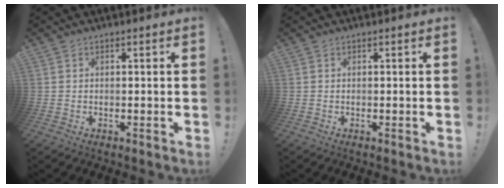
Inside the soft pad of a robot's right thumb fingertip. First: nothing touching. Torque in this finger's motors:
{"motor_torque": [0.00, 0.00, 0.00, 0.00, 0.00]}